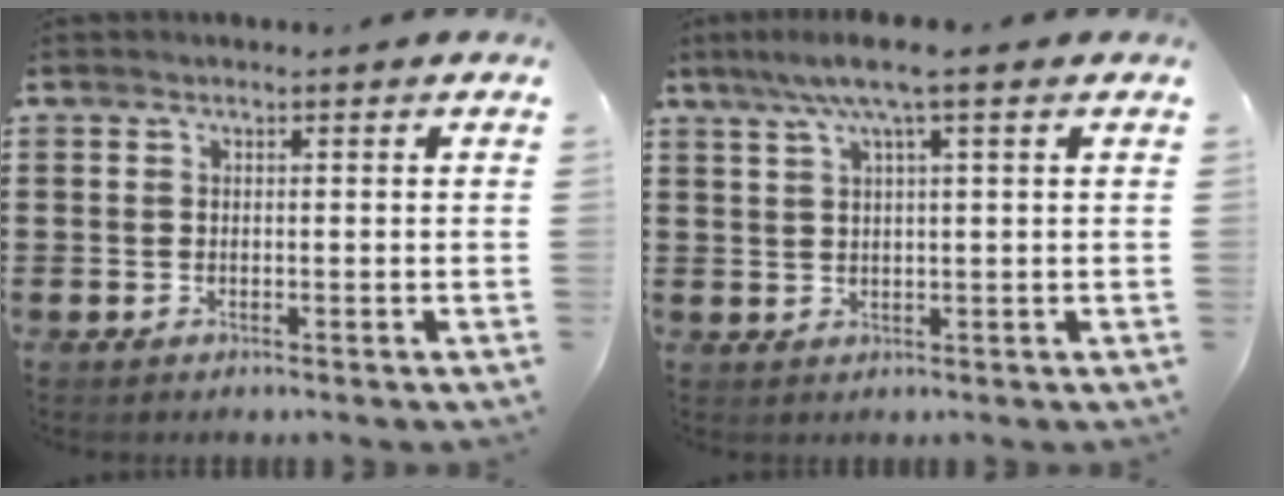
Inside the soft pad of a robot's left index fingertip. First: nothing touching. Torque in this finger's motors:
{"motor_torque": [1.11, -1.03, 0.31, 0.14]}